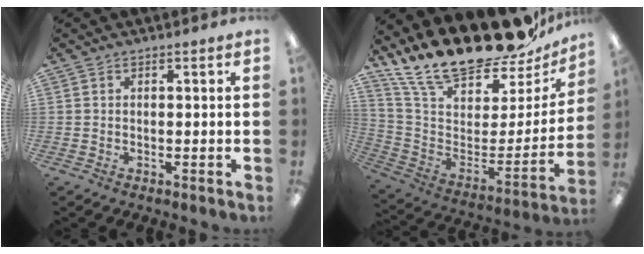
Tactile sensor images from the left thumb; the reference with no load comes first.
{"total": 24.7, "force": [20.4, 7.8, 11.6], "torque": [-0.204, -0.152, 0.360]}